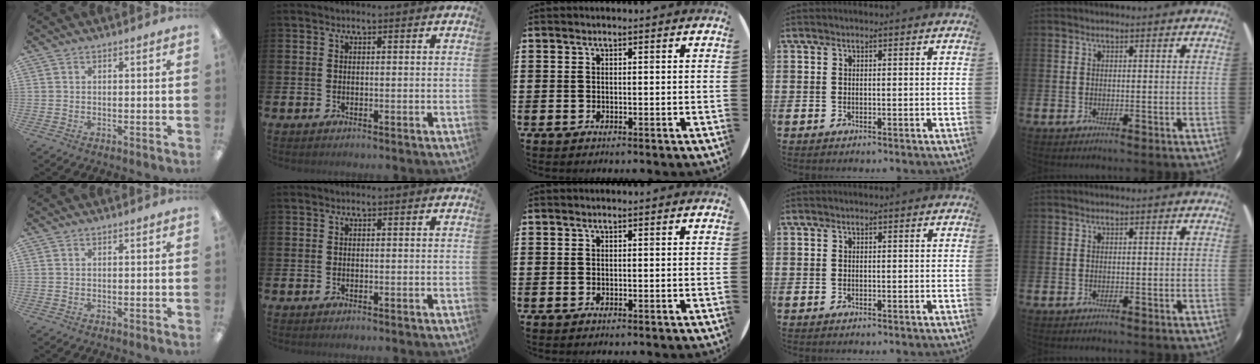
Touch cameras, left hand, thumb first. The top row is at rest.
{}